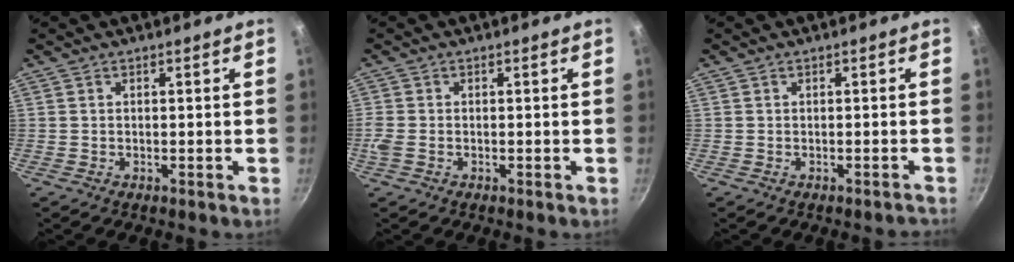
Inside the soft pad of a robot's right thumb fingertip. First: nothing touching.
{"total": 2.1, "force": [-0.6, 1.4, 1.4], "torque": [-0.034, 0.001, -0.014]}
{"total": 1.2, "force": [-1.1, 0.2, 0.5], "torque": [-0.004, 0.024, -0.003]}